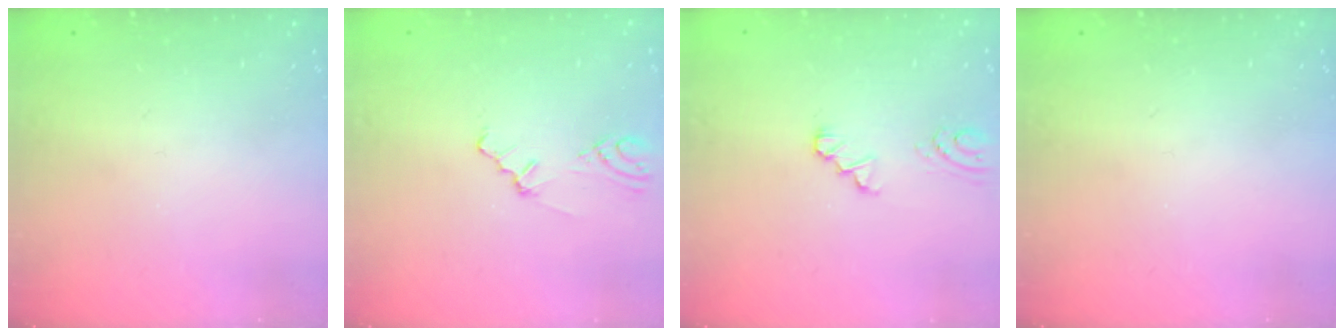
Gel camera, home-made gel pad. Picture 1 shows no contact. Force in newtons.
{"total": 2.0, "press": 1.9, "slide": 0.7}
{"total": 1.2, "press": 1.2, "slide": 0.2}
{"total": 0.0}